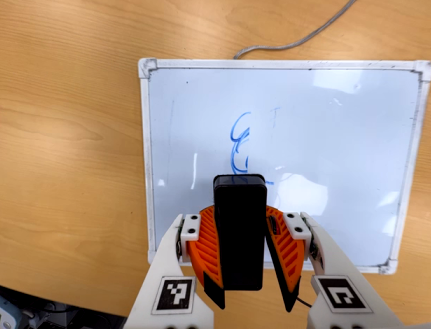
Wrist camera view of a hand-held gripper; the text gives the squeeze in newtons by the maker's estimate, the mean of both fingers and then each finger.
{"total": 10.5, "left": 9.7, "right": 11.4}